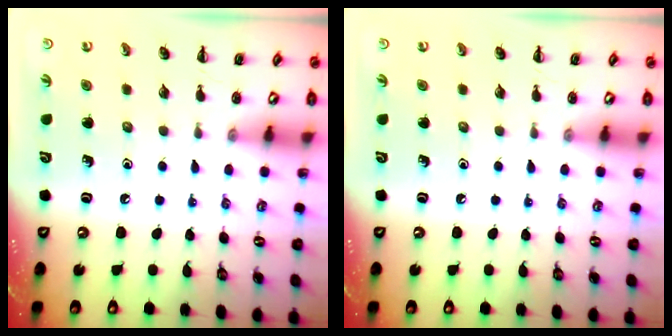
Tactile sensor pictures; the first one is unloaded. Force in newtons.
{"total": 0.0}